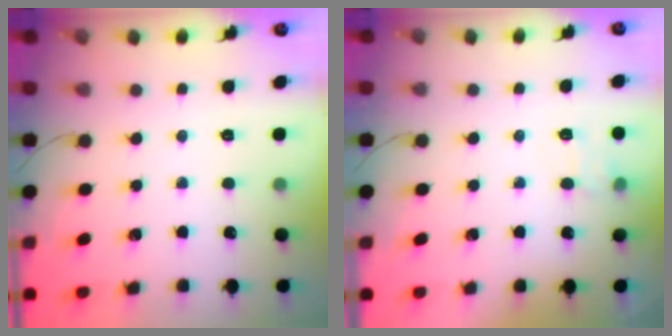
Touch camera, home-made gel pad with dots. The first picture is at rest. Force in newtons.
{"total": 9.5, "press": 9.4, "slide": 1.7}